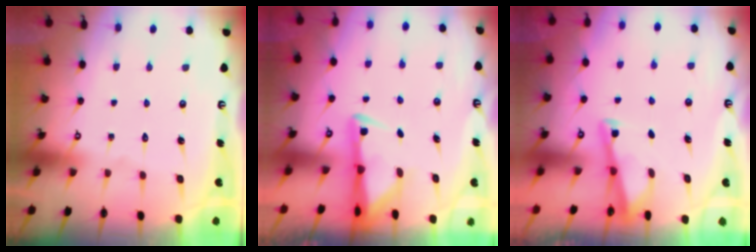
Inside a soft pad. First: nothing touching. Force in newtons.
{"total": 2.8, "press": 2.8, "slide": 0.6}
{"total": 3.4, "press": 3.4, "slide": 0.3}